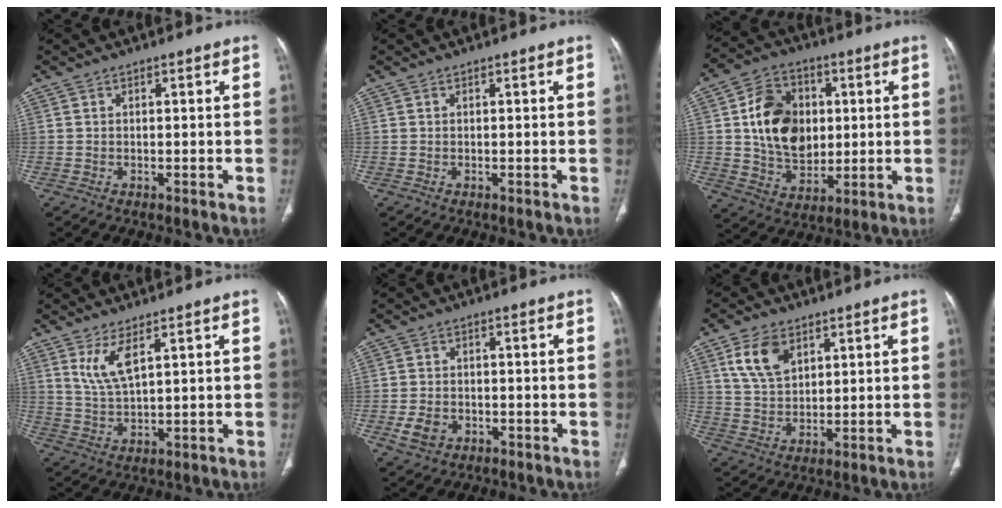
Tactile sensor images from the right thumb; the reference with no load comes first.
{"total": 0.0}
{"total": 15.5, "force": [2.2, 11.6, 10.0], "torque": [-0.133, -0.003, 0.043]}
{"total": 5.7, "force": [2.9, 1.5, 4.6], "torque": [-0.098, -0.024, 0.071]}
{"total": 4.7, "force": [-1.7, 3.6, 2.5], "torque": [-0.043, 0.008, -0.023]}
{"total": 8.4, "force": [4.1, 5.1, 5.2], "torque": [-0.084, -0.015, 0.084]}